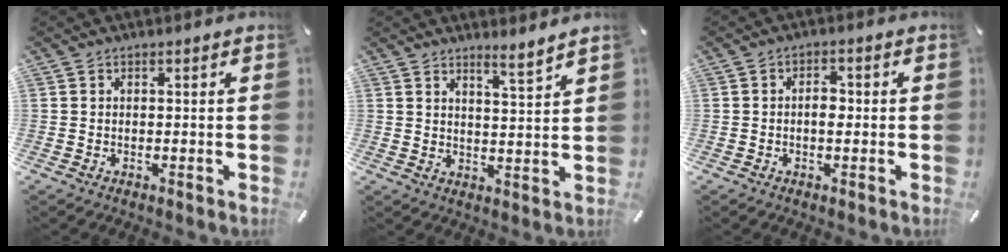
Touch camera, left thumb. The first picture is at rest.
{"total": 4.8, "force": [4.5, -0.3, 1.6], "torque": [-0.025, -0.040, 0.078]}
{"total": 3.5, "force": [-0.3, 1.9, 2.9], "torque": [-0.047, 0.004, -0.009]}